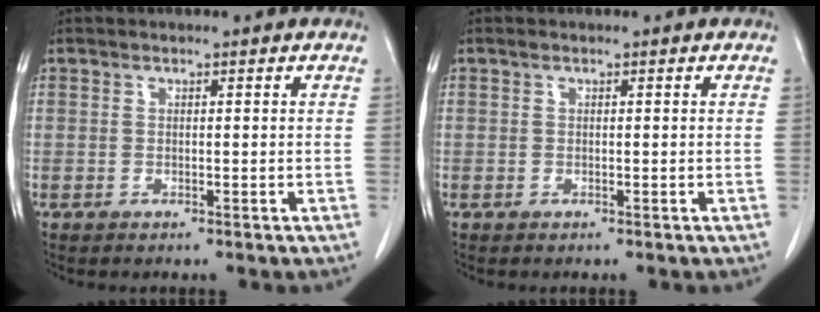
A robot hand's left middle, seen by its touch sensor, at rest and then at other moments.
{"total": 0.0}